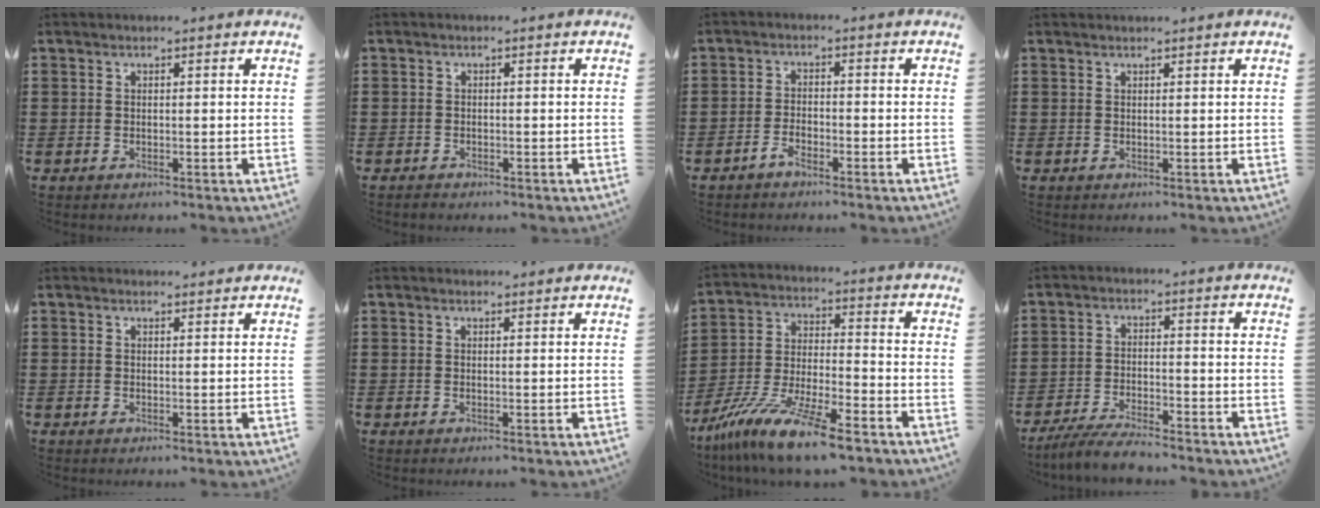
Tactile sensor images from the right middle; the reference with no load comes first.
{"total": 1.0, "force": [-0.8, 0.7, -0.1], "torque": [0.002, 0.004, -0.018]}
{"total": 2.3, "force": [-1.9, 0.6, 1.1], "torque": [-0.028, 0.002, -0.039]}
{"total": 0.5, "force": [0.5, 0.0, 0.0], "torque": [-0.002, -0.001, 0.011]}
{"total": 0.9, "force": [0.8, 0.2, 0.1], "torque": [0.003, -0.002, 0.014]}
{"total": 0.7, "force": [0.6, 0.3, 0.0], "torque": [0.006, -0.002, 0.011]}
{"total": 12.4, "force": [-10.3, 0.6, 6.8], "torque": [-0.139, 0.010, -0.201]}
{"total": 4.9, "force": [-4.6, 0.5, 1.7], "torque": [-0.041, -0.008, -0.092]}